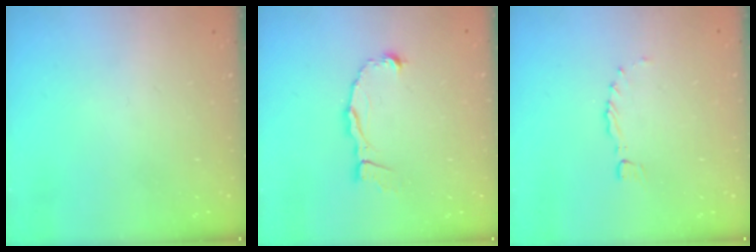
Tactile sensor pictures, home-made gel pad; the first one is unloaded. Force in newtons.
{"total": 5.1, "press": 5.1, "slide": 0.3}
{"total": 0.0}